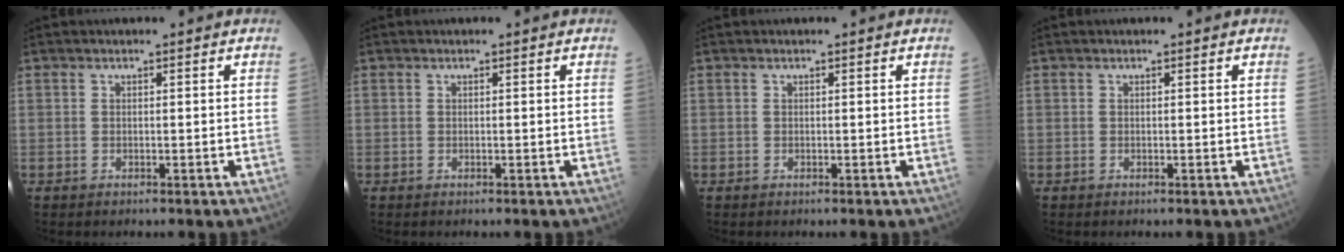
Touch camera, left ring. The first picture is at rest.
{"total": 0.0}
{"total": 0.0}
{"total": 0.0}